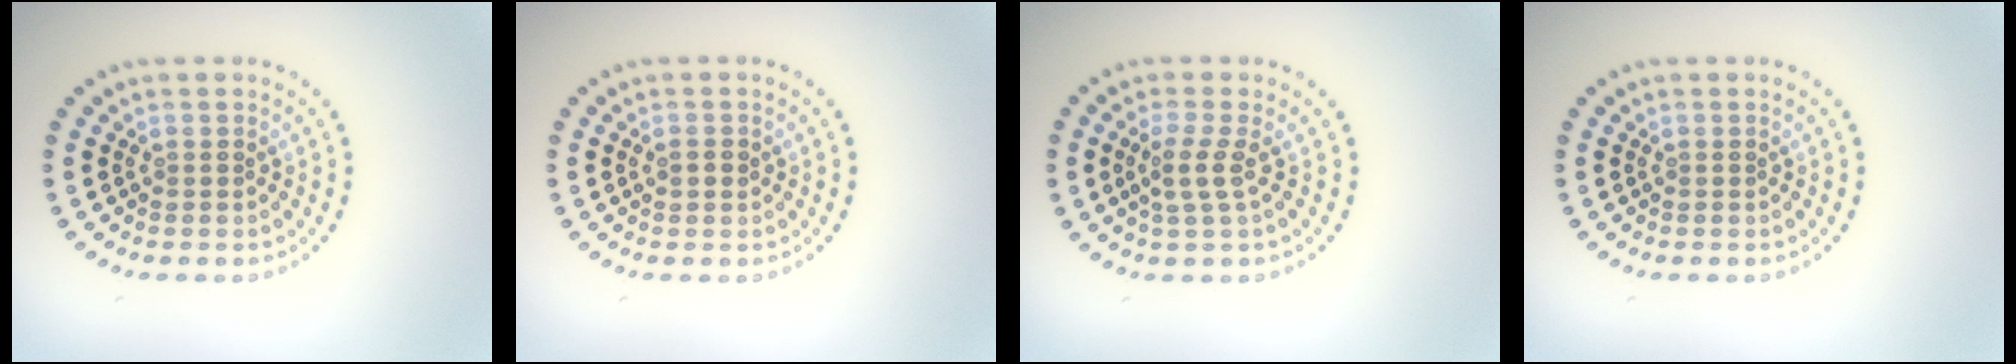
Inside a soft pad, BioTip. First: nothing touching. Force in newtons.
{"total": 0.9, "press": 0.9, "slide": 0.3}
{"total": 2.0, "press": 1.6, "slide": 1.2}
{"total": 0.0}